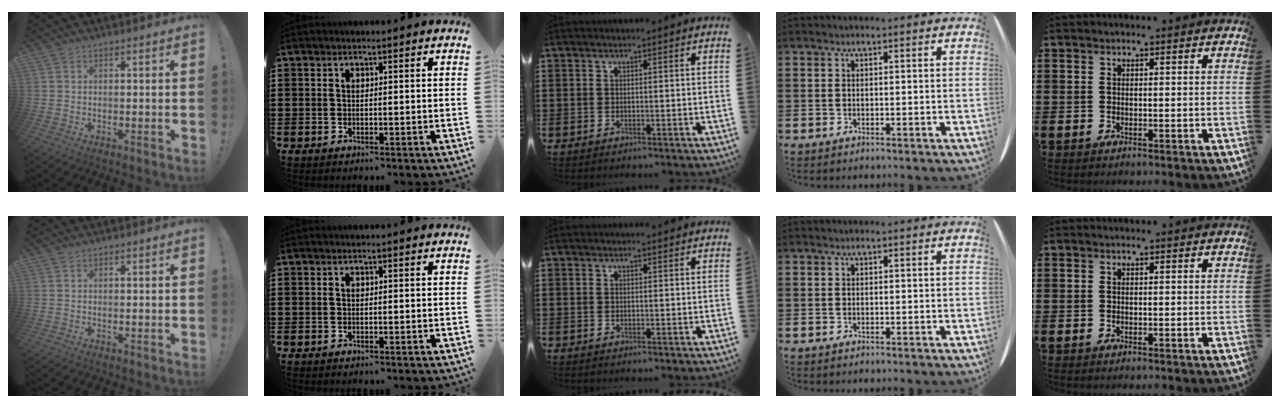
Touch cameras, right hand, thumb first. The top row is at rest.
{}